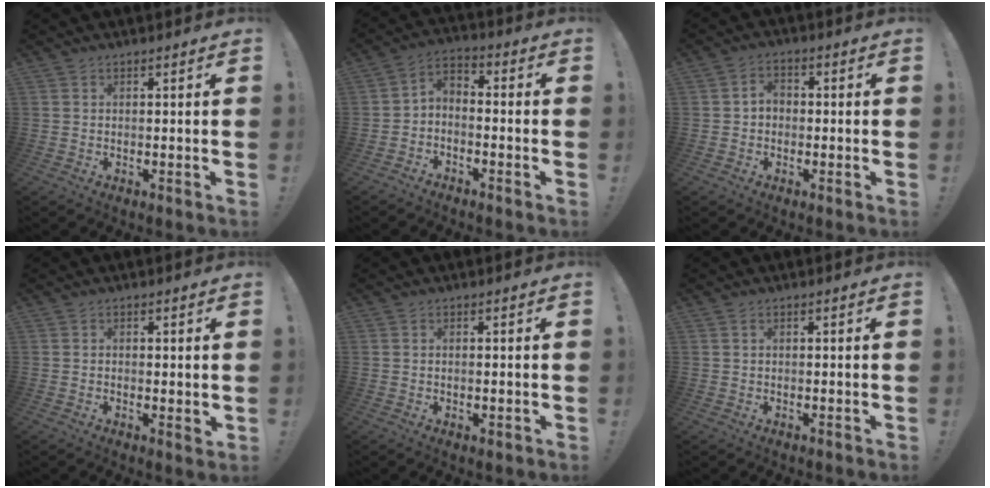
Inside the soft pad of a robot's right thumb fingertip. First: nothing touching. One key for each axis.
{"total": 4.3, "fx": -3.5, "fy": 2.0, "fz": 1.5, "tx": -0.037, "ty": 0.007, "tz": -0.067}
{"total": 3.5, "fx": -0.4, "fy": 2.6, "fz": 2.3, "tx": -0.034, "ty": 0.006, "tz": -0.010}
{"total": 1.5, "fx": 0.9, "fy": 0.8, "fz": 0.9, "tx": -0.004, "ty": -0.007, "tz": 0.013}
{"total": 0.8, "fx": 0.2, "fy": 0.4, "fz": 0.7, "tx": -0.007, "ty": 0.000, "tz": 0.002}
{"total": 0.8, "fx": 0.4, "fy": 0.5, "fz": 0.5, "tx": -0.013, "ty": 0.005, "tz": 0.008}